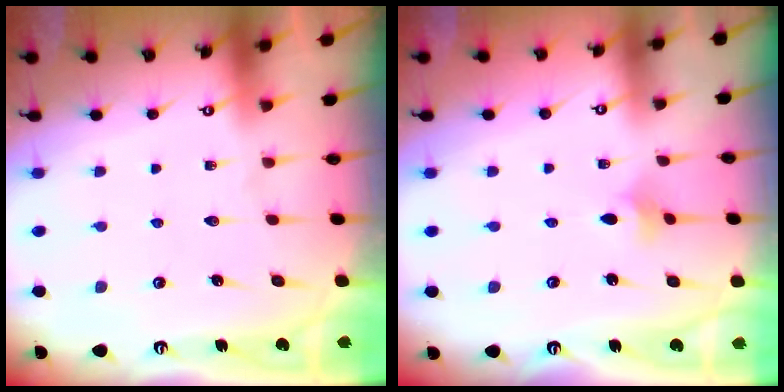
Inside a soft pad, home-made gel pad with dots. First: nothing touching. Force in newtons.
{"total": 1.9, "press": 1.8, "slide": 0.5}